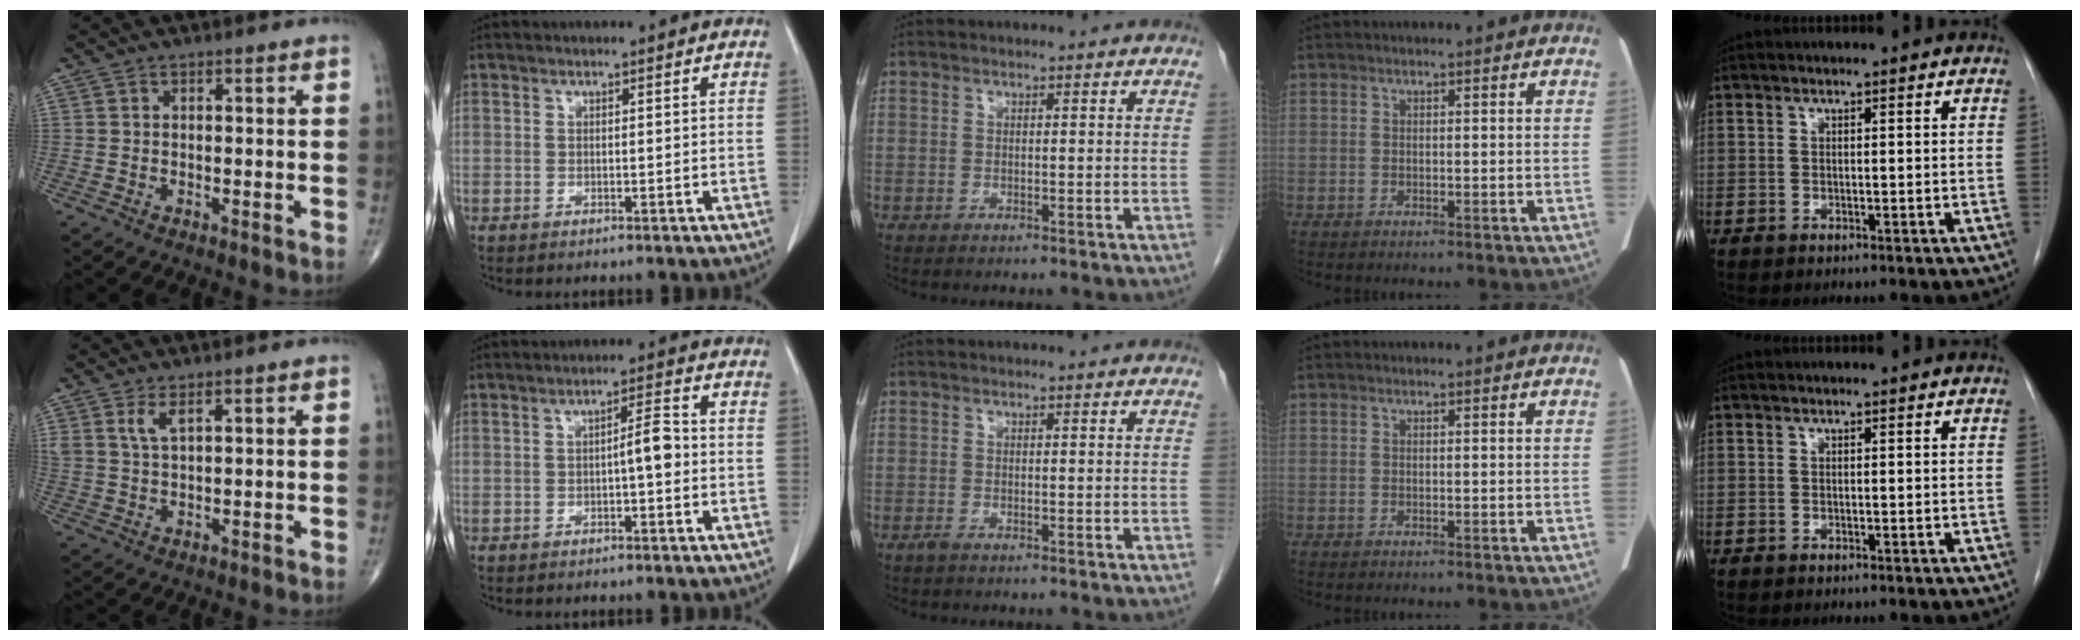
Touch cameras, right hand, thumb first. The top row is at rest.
{"thumb": {"total": 3.1, "force": [1.7, 0.9, 2.3], "torque": [-0.050, -0.008, 0.041]}, "index": {"total": 3.5, "force": [-0.6, 0.5, 3.5], "torque": [-0.050, 0.008, -0.010]}, "middle": {"total": 0.6, "force": [-0.5, 0.1, 0.4], "torque": [-0.011, -0.002, -0.008]}}